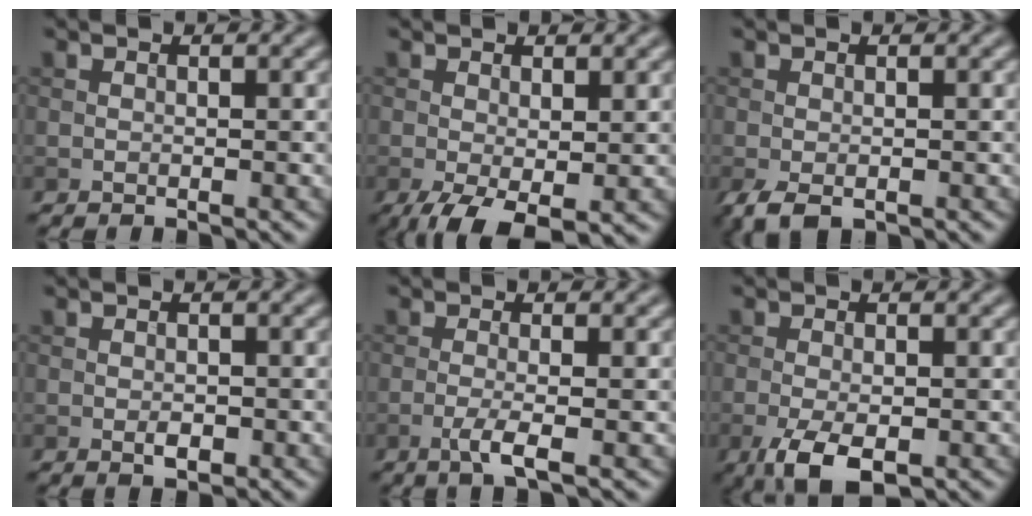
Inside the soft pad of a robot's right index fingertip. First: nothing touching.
{"total": 4.7, "force": [-1.7, 1.9, 3.9], "torque": [-0.079, -0.017, -0.026]}
{"total": 2.4, "force": [-1.3, 1.2, 1.6], "torque": [-0.039, -0.012, -0.022]}
{"total": 1.3, "force": [-0.4, 0.7, 1.0], "torque": [-0.016, 0.000, -0.007]}
{"total": 2.6, "force": [-1.0, 0.5, 2.3], "torque": [-0.042, 0.003, -0.025]}
{"total": 4.9, "force": [-2.3, 2.1, 3.8], "torque": [-0.078, -0.011, -0.038]}